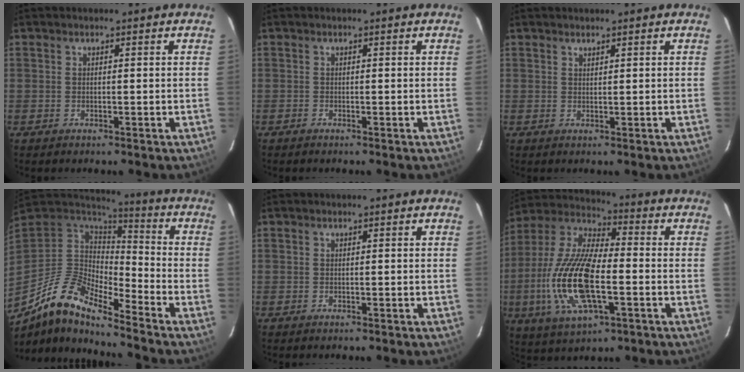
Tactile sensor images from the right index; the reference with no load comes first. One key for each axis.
{"total": 0.0}
{"total": 0.7, "fx": 0.7, "fy": 0.1, "fz": 0.2, "tx": -0.003, "ty": 0.001, "tz": 0.013}
{"total": 14.9, "fx": -11.5, "fy": 3.3, "fz": 8.9, "tx": -0.161, "ty": -0.013, "tz": -0.230}
{"total": 0.0}
{"total": 19.5, "fx": -4.6, "fy": 7.6, "fz": 17.3, "tx": -0.370, "ty": -0.008, "tz": -0.090}